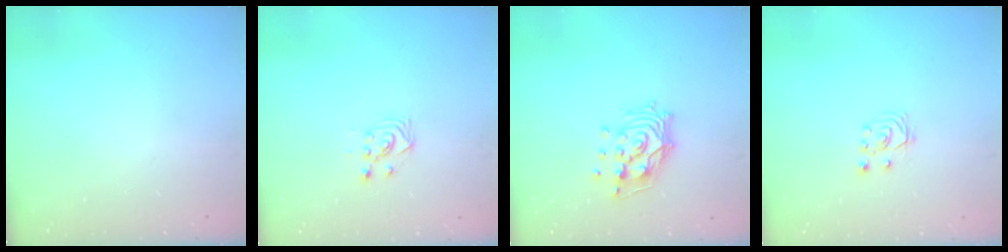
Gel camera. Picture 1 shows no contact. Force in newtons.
{"total": 2.7, "press": 2.7, "slide": 0.3}
{"total": 12.3, "press": 12.2, "slide": 1.7}
{"total": 2.8, "press": 2.7, "slide": 0.7}